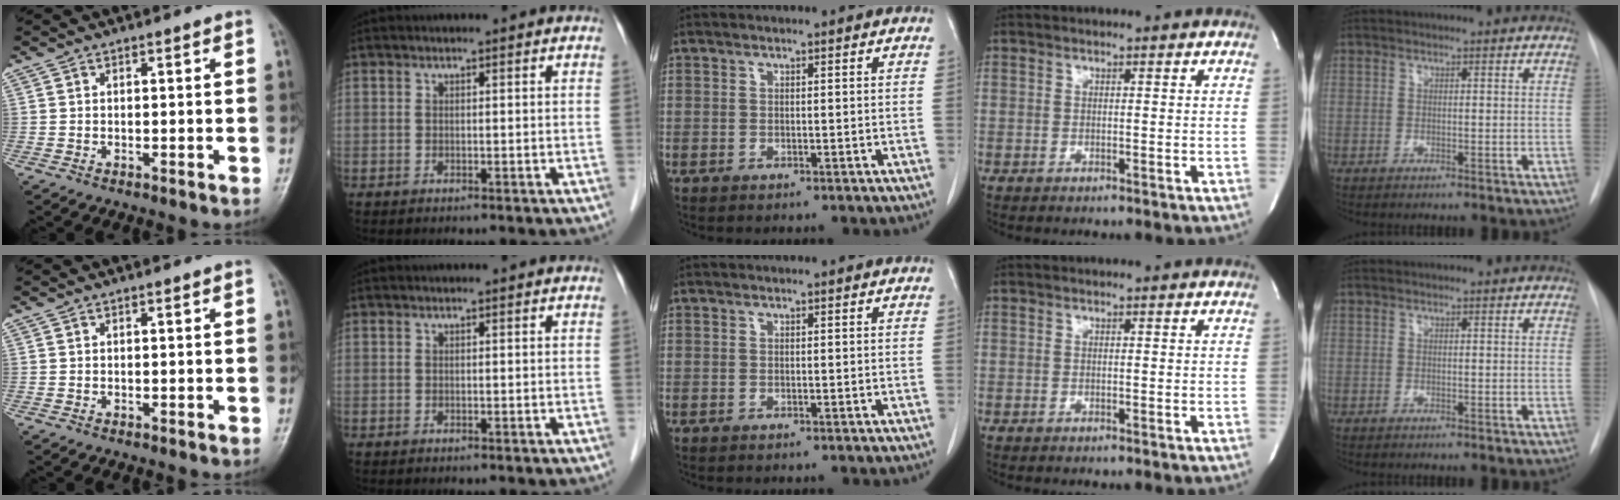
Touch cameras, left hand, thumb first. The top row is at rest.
{}